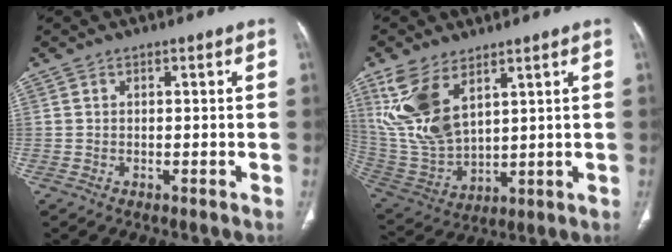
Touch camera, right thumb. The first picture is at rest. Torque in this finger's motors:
{"motor_torque": [-0.45, 2.54, 1.45, 1.32, 0.17]}